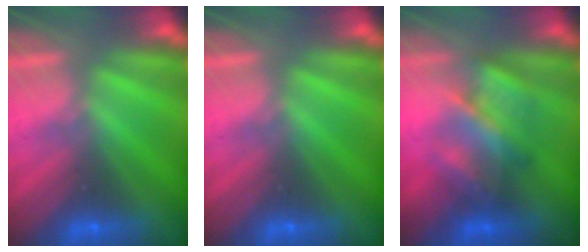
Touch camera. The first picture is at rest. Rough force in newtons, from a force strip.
{"total": 0.0}
{"total": 4.6}